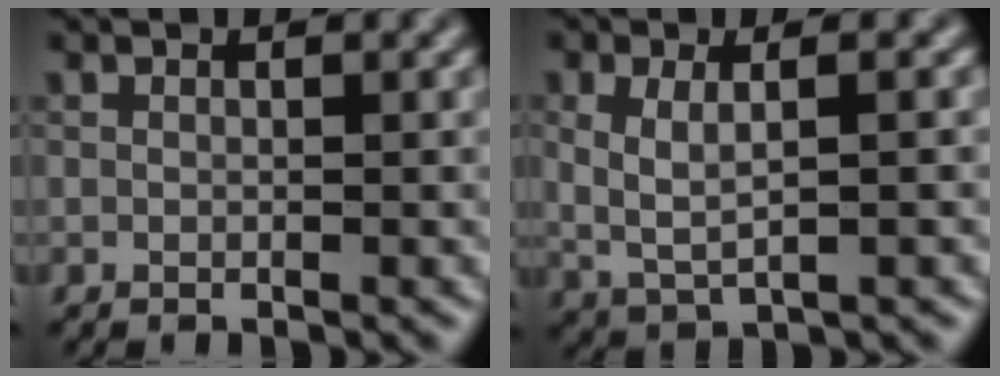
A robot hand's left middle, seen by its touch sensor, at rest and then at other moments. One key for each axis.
{"total": 3.3, "fx": 0.5, "fy": 1.2, "fz": 3.0, "tx": -0.060, "ty": 0.000, "tz": 0.011}